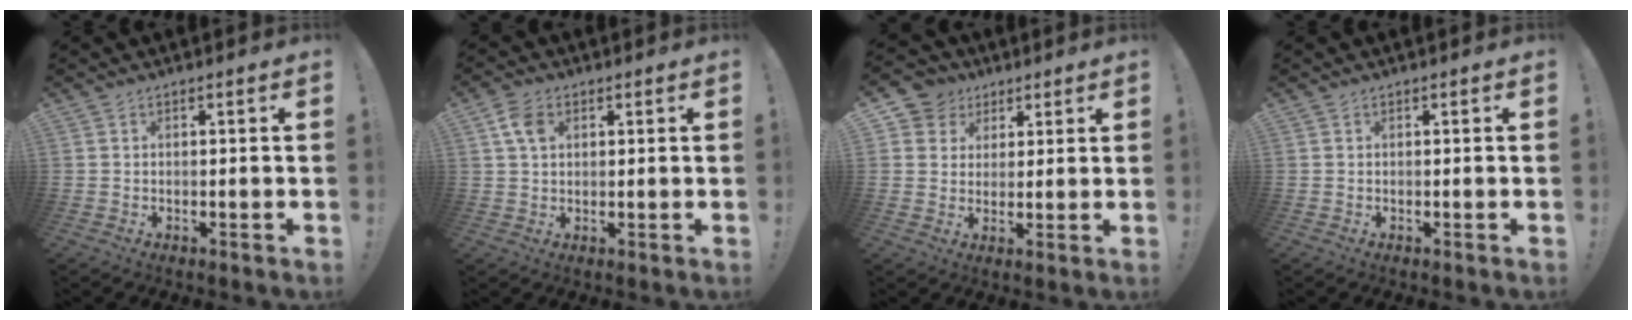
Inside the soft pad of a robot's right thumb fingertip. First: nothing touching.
{"total": 5.8, "force": [2.0, 3.9, 3.7], "torque": [-0.061, 0.004, 0.039]}
{"total": 7.0, "force": [2.5, 6.4, 0.9], "torque": [-0.021, -0.008, 0.055]}
{"total": 0.0}